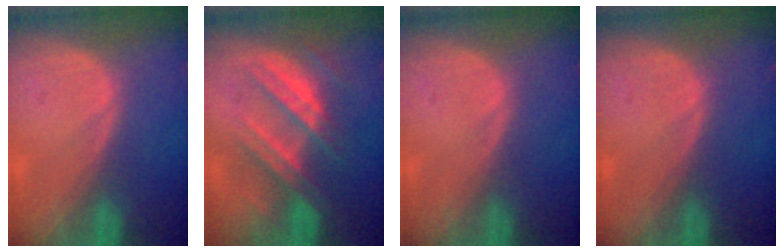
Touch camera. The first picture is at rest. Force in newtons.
{"total": 7.2, "press": 7.1, "slide": 0.9}
{"total": 0.0}
{"total": 0.0}